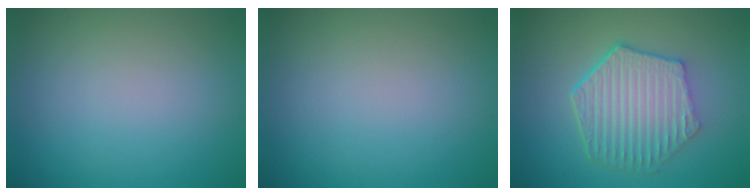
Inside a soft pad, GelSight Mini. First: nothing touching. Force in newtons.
{"total": 0.0}
{"total": 6.4, "press": 4.9, "slide": 4.1}